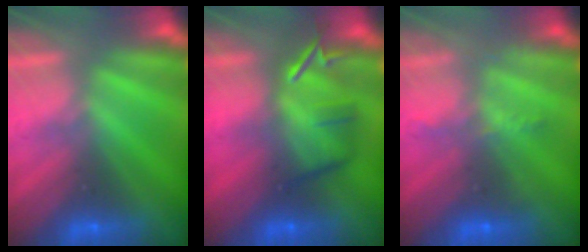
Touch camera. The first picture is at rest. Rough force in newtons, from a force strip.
{"total": 6.5}
{"total": 2.3}